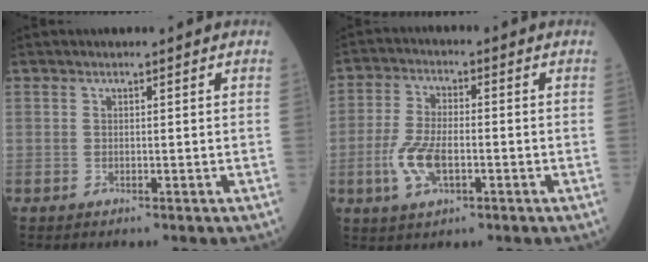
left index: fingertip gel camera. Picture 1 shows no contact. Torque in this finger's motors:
{"motor_torque": [0.93, 0.08, 0.32, 0.16]}